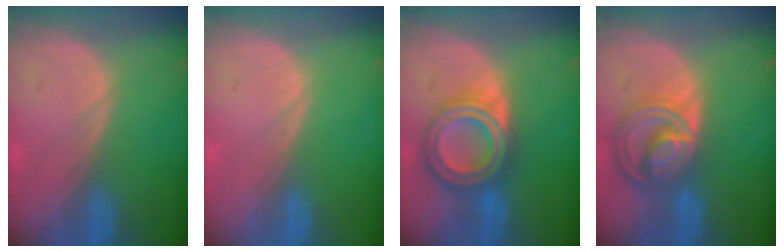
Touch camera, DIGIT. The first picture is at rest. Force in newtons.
{"total": 0.0}
{"total": 8.0, "press": 8.0, "slide": 0.5}
{"total": 8.5, "press": 7.3, "slide": 4.4}